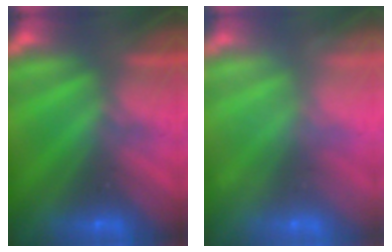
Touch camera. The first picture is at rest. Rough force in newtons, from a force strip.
{"total": 2.4}